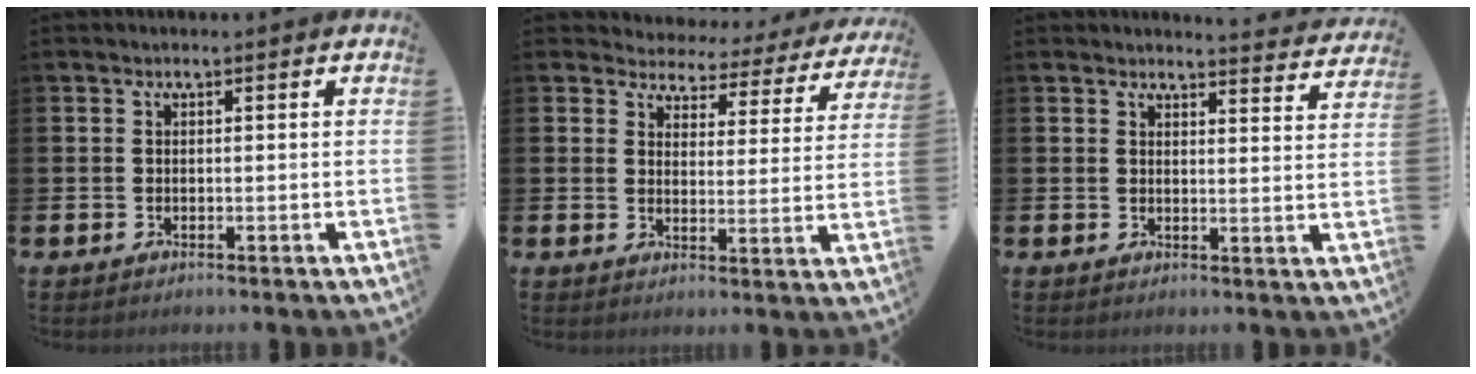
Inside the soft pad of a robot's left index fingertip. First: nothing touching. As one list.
[{"total": 3.2, "force": [2.8, 1.4, 0.0], "torque": [-0.014, -0.034, 0.039]}, {"total": 3.5, "force": [3.5, 0.2, 0.1], "torque": [0.013, -0.031, 0.058]}]